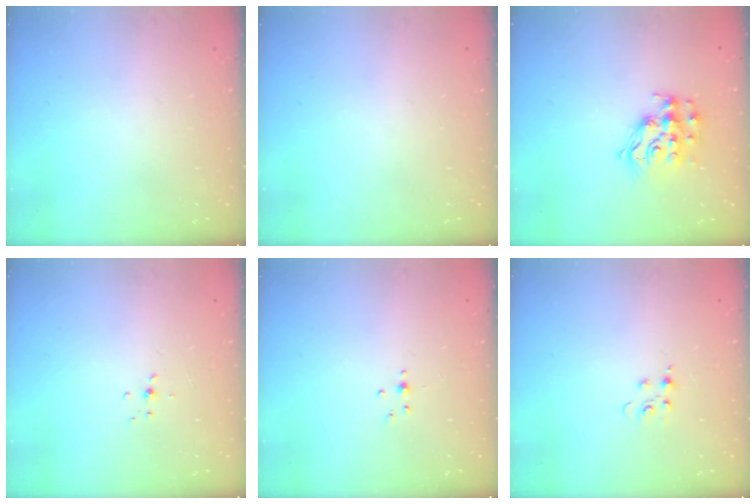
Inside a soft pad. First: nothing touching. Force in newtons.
{"total": 0.0}
{"total": 12.1, "press": 12.0, "slide": 0.8}
{"total": 4.6, "press": 4.5, "slide": 0.8}
{"total": 2.3, "press": 1.9, "slide": 1.3}
{"total": 4.7, "press": 4.7, "slide": 0.5}